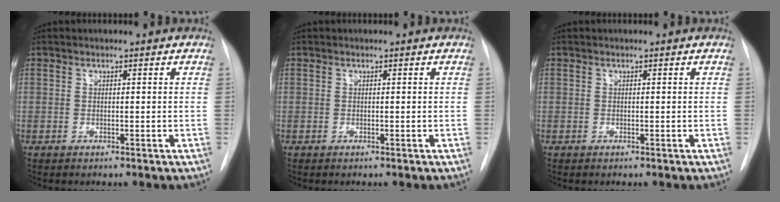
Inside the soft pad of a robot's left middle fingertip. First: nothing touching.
{"total": 0.0}
{"total": 0.0}